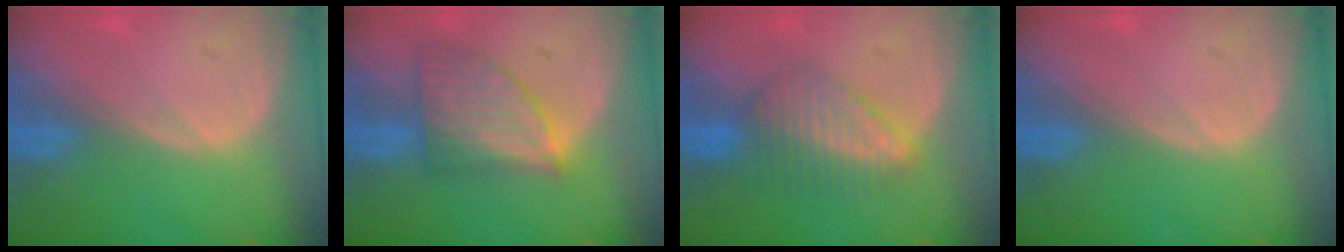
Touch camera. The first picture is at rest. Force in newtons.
{"total": 7.4, "press": 6.8, "slide": 2.9}
{"total": 6.4, "press": 6.3, "slide": 0.5}
{"total": 0.0}